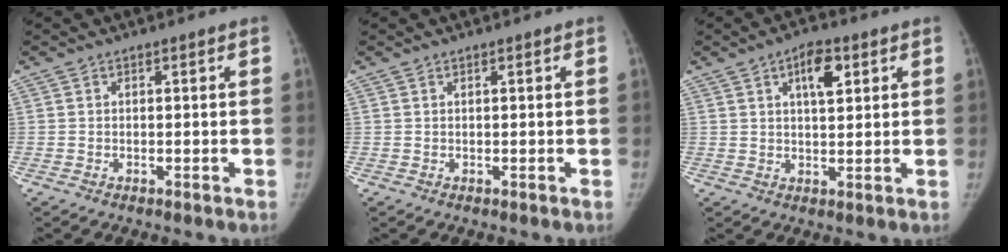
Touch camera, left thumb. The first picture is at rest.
{"total": 0.0}
{"total": 6.3, "force": [2.8, 2.8, 4.9], "torque": [-0.064, -0.009, 0.043]}